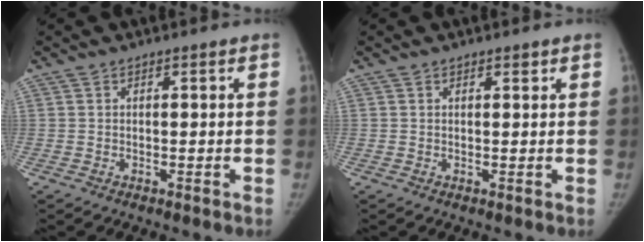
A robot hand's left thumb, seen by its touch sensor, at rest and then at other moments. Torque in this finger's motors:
{"motor_torque": [0.25, -0.07, -0.03, -0.12, 0.07]}